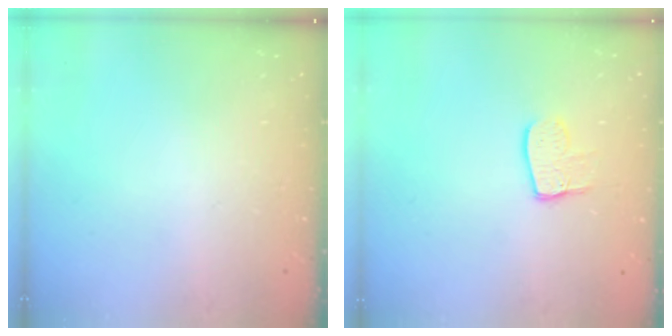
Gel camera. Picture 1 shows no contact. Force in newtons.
{"total": 8.5, "press": 8.5, "slide": 0.7}